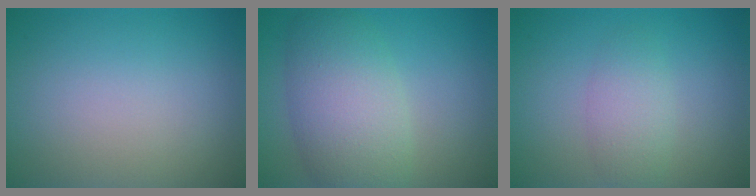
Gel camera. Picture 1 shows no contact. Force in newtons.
{"total": 7.0, "press": 7.0, "slide": 0.2}
{"total": 2.4, "press": 2.4, "slide": 0.1}